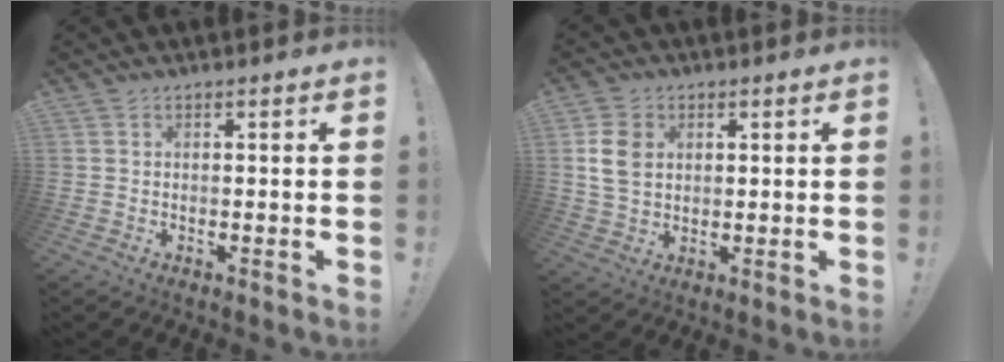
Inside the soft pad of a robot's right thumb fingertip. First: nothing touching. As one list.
[{"total": 8.4, "force": [2.2, 6.4, 5.0], "torque": [-0.106, 0.007, 0.043]}]